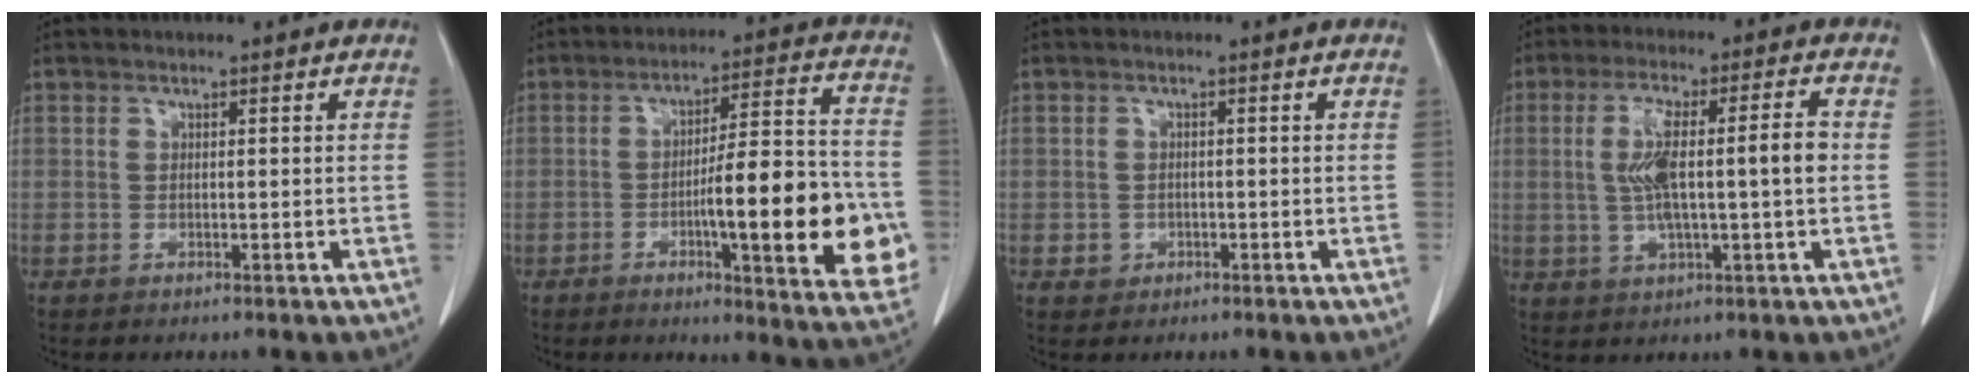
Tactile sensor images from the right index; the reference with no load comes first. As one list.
[{"total": 19.6, "force": [-4.6, 3.3, 18.8], "torque": [-0.208, 0.017, -0.053]}, {"total": 1.7, "force": [-0.6, 1.6, 0.2], "torque": [0.002, 0.007, -0.007]}, {"total": 10.3, "force": [0.2, 1.3, 10.3], "torque": [-0.193, 0.020, 0.007]}]